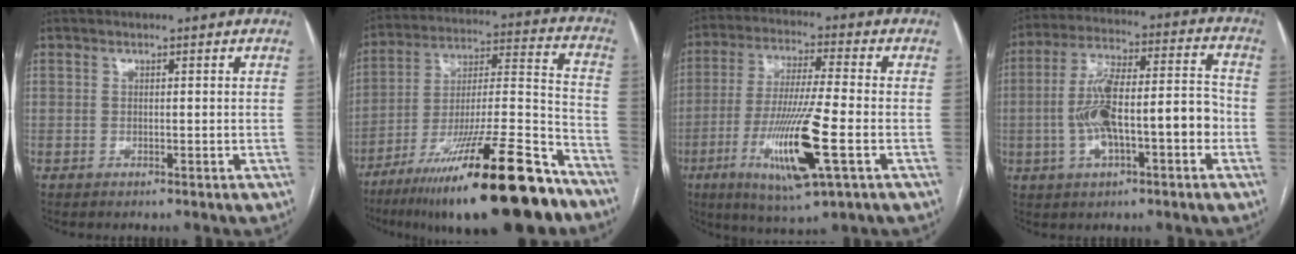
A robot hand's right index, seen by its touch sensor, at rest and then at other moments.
{"total": 27.0, "force": [-18.4, 3.0, 19.5], "torque": [-0.268, -0.019, -0.305]}
{"total": 15.2, "force": [-4.9, 0.9, 14.3], "torque": [-0.282, -0.025, -0.086]}
{"total": 14.2, "force": [-2.9, 4.1, 13.3], "torque": [-0.237, 0.034, -0.044]}